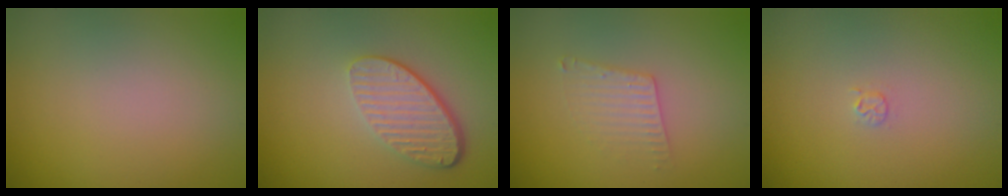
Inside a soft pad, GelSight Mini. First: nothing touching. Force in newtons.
{"total": 4.5, "press": 3.2, "slide": 3.1}
{"total": 2.0, "press": 2.0, "slide": 0.1}
{"total": 0.7, "press": 0.7, "slide": 0.1}